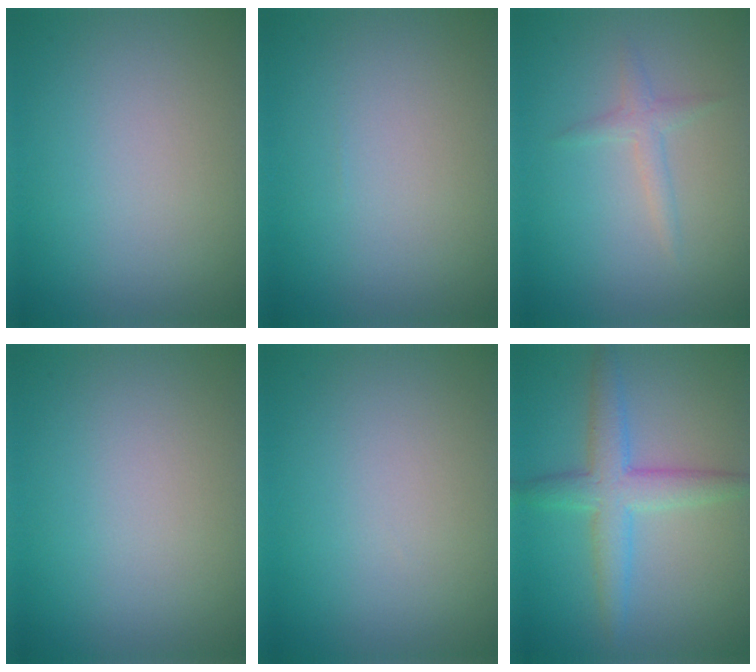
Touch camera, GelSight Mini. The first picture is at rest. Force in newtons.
{"total": 0.0}
{"total": 1.5, "press": 1.5, "slide": 0.0}
{"total": 0.0}
{"total": 0.0}
{"total": 4.1, "press": 4.1, "slide": 0.1}